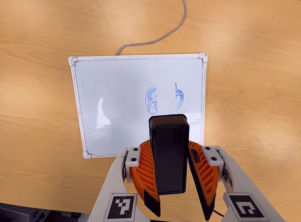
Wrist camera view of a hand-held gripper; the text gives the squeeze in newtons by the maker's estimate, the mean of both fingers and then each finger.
{"total": 8.2, "left": 9.2, "right": 7.1}